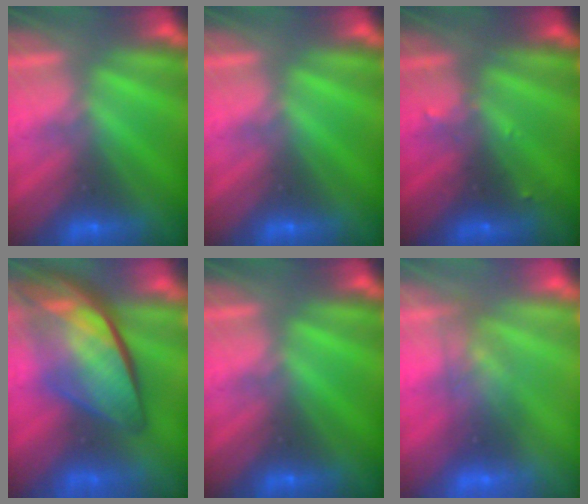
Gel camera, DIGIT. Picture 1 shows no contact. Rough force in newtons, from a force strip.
{"total": 0.0}
{"total": 2.5}
{"total": 7.7}
{"total": 0.0}
{"total": 2.8}